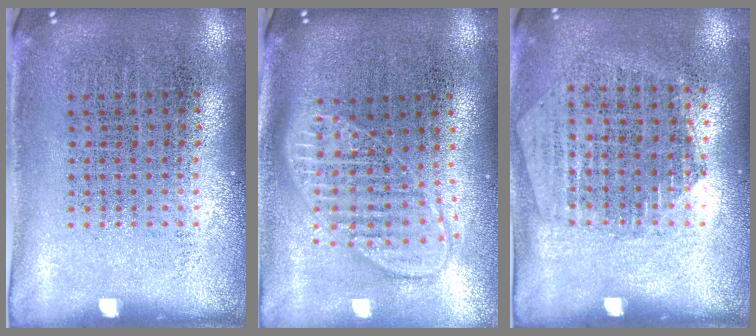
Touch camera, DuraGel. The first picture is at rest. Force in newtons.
{"total": 1.9, "press": 1.6, "slide": 1.1}
{"total": 1.3, "press": 1.2, "slide": 0.5}